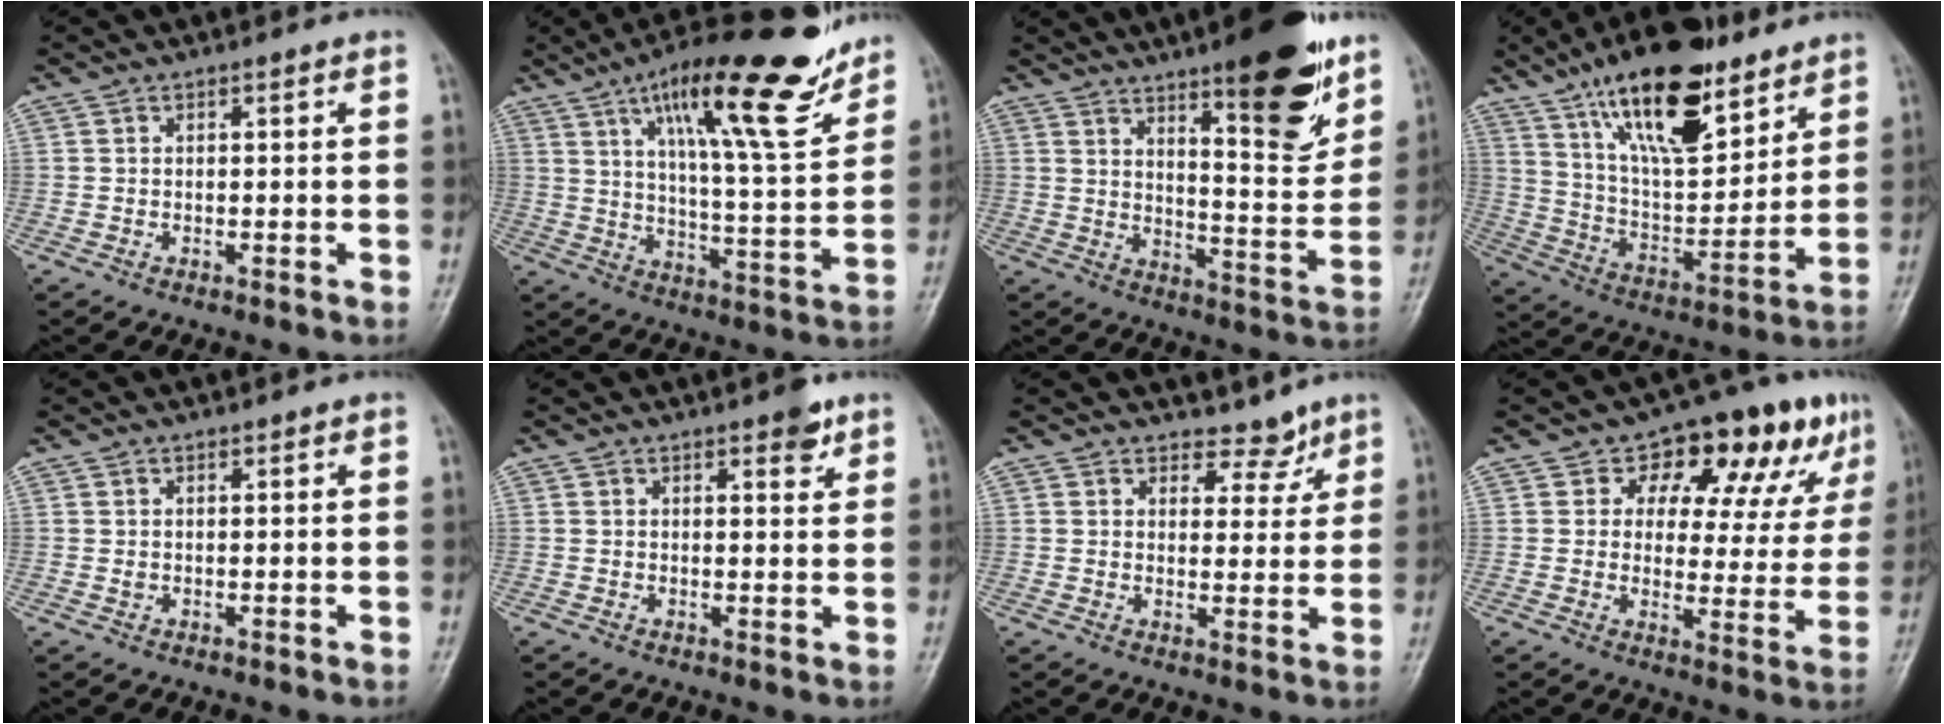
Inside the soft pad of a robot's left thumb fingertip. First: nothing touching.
{"total": 20.9, "force": [13.2, 4.7, 15.5], "torque": [-0.208, -0.057, 0.208]}
{"total": 16.8, "force": [10.6, 4.2, 12.3], "torque": [-0.141, -0.069, 0.162]}
{"total": 22.0, "force": [13.8, 8.6, 14.8], "torque": [-0.216, -0.060, 0.244]}
{"total": 0.7, "force": [0.4, 0.5, 0.3], "torque": [0.001, -0.002, 0.006]}
{"total": 3.4, "force": [2.2, 1.3, 2.3], "torque": [-0.019, -0.010, 0.026]}
{"total": 4.5, "force": [3.7, 2.5, 0.6], "torque": [0.020, -0.028, 0.055]}
{"total": 16.1, "force": [8.7, 8.8, 10.3], "torque": [-0.070, -0.014, 0.118]}